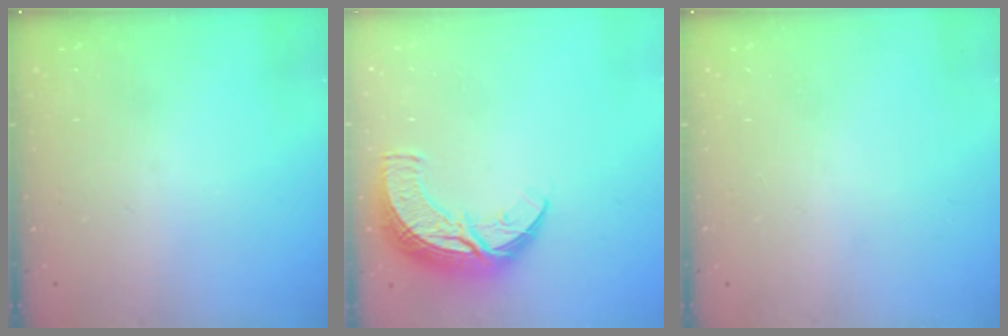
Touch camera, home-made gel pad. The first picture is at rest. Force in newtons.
{"total": 10.9, "press": 10.9, "slide": 0.8}
{"total": 0.0}